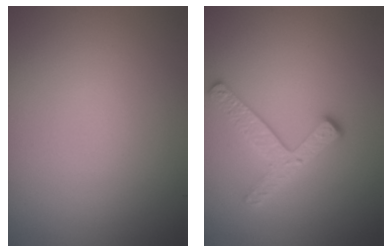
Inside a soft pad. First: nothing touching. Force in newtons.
{"total": 2.9, "press": 2.4, "slide": 1.6}